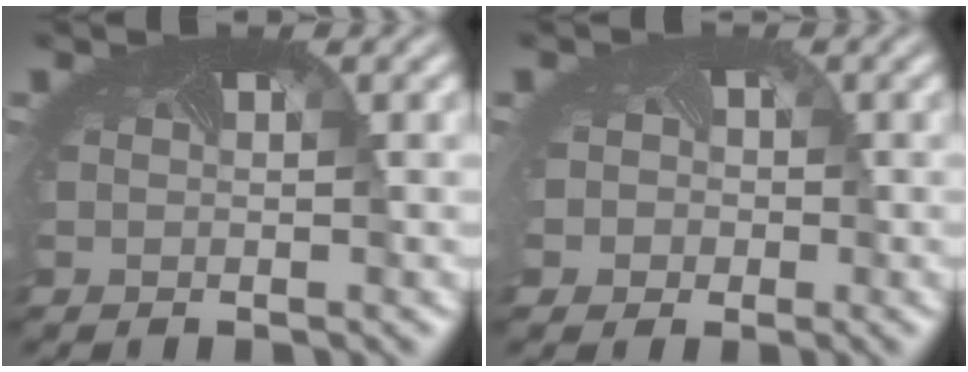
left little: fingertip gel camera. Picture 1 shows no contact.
{"total": 3.2, "force": [-0.7, 3.0, 1.0], "torque": [-0.013, -0.002, -0.024]}